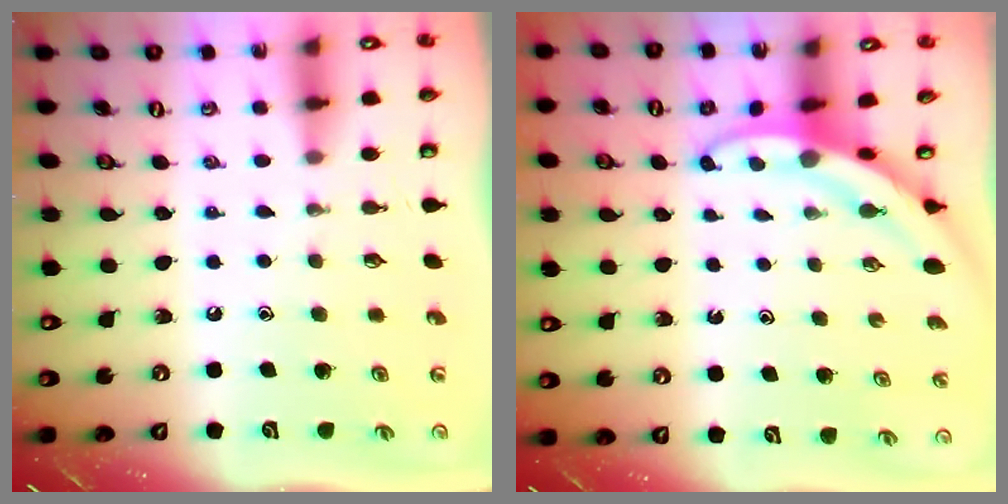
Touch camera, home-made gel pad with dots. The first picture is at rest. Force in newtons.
{"total": 3.4, "press": 3.4, "slide": 0.2}